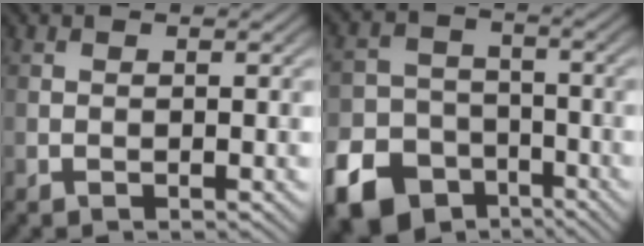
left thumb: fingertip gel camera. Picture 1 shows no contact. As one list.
[{"total": 11.9, "force": [-7.3, 8.2, 4.4], "torque": [-0.110, -0.041, -0.132]}]